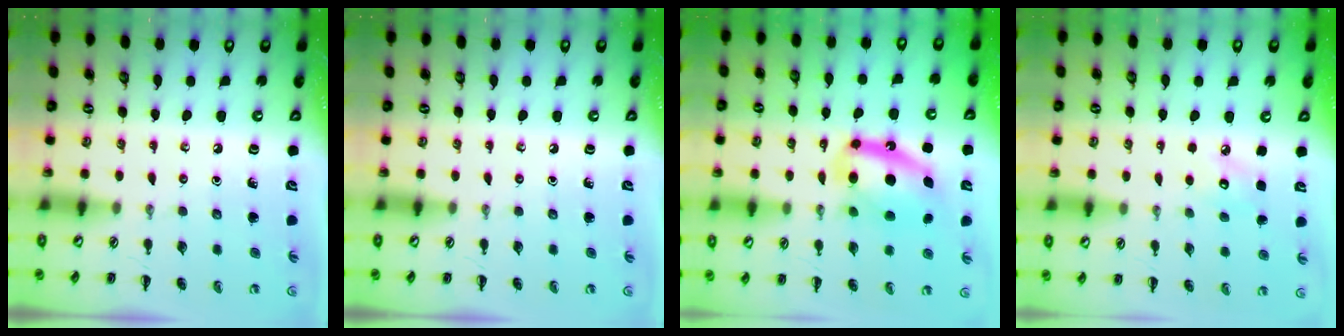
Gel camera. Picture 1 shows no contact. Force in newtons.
{"total": 0.0}
{"total": 13.1, "press": 12.7, "slide": 3.2}
{"total": 4.0, "press": 3.9, "slide": 0.8}